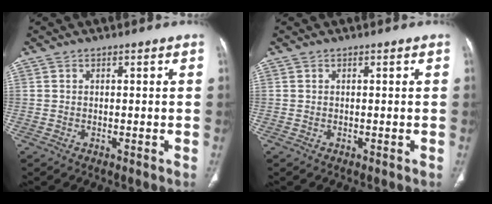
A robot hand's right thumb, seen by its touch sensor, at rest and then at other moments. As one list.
[{"total": 0.0}]